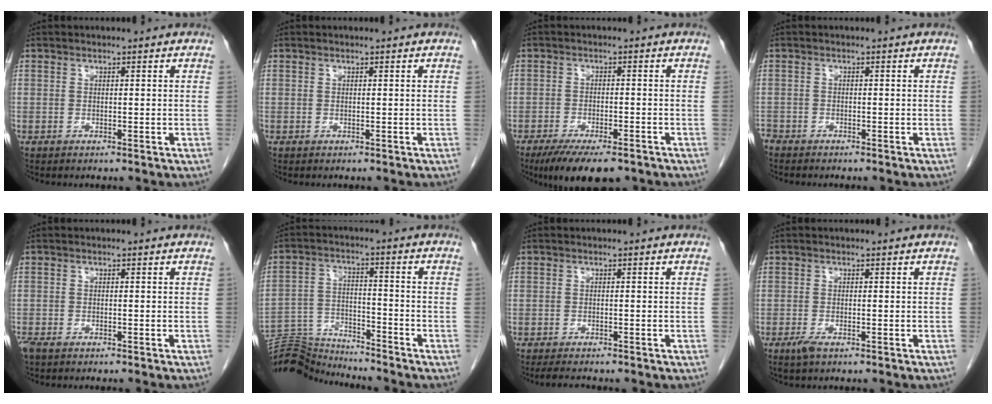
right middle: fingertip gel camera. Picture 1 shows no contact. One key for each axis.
{"total": 0.0}
{"total": 9.3, "fx": -6.8, "fy": 2.9, "fz": 5.6, "tx": -0.084, "ty": -0.013, "tz": -0.105}
{"total": 1.7, "fx": -1.6, "fy": 0.4, "fz": -0.1, "tx": 0.001, "ty": -0.003, "tz": -0.032}
{"total": 2.2, "fx": -1.8, "fy": 0.5, "fz": 1.1, "tx": -0.024, "ty": -0.007, "tz": -0.032}
{"total": 10.9, "fx": -10.9, "fy": 0.1, "fz": 0.0, "tx": -0.002, "ty": 0.016, "tz": -0.200}
{"total": 2.9, "fx": -2.5, "fy": 0.4, "fz": 1.3, "tx": -0.026, "ty": -0.010, "tz": -0.038}
{"total": 1.6, "fx": -1.0, "fy": 0.3, "fz": 1.2, "tx": -0.029, "ty": -0.003, "tz": -0.020}